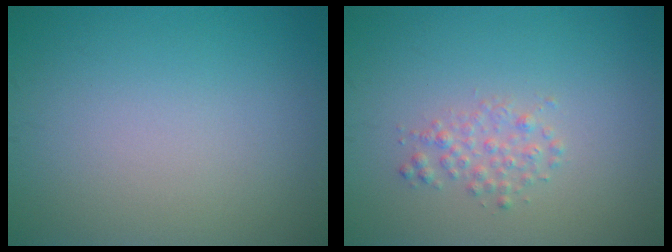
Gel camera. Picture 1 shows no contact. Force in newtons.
{"total": 1.6, "press": 1.6, "slide": 0.1}